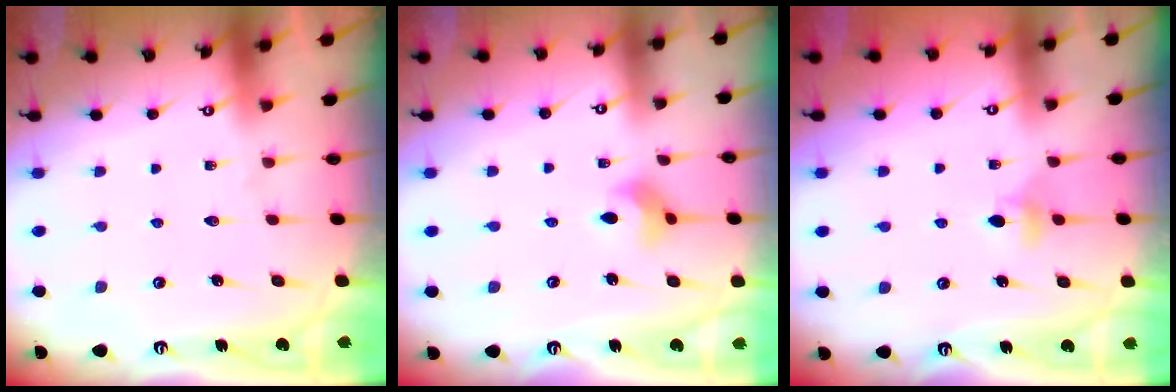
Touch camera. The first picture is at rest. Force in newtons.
{"total": 5.8, "press": 5.8, "slide": 0.5}
{"total": 4.2, "press": 4.1, "slide": 0.6}